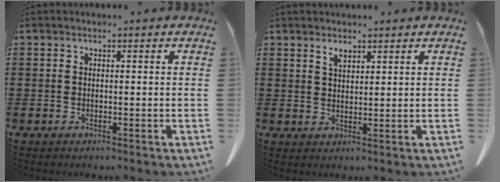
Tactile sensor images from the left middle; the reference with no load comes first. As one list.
[{"total": 1.9, "force": [1.5, 0.6, 0.9], "torque": [-0.013, -0.002, 0.027]}]